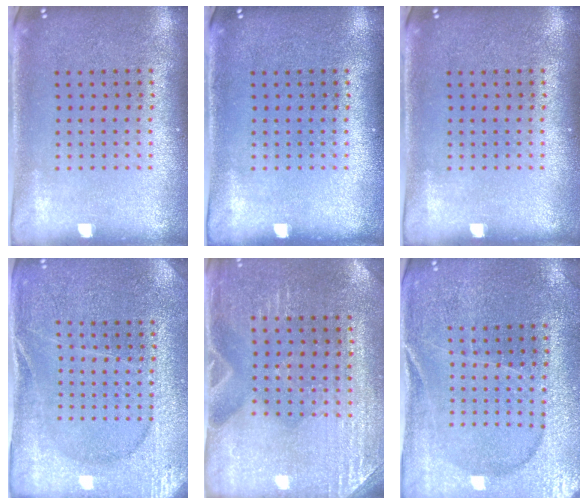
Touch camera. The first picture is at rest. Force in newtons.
{"total": 0.0}
{"total": 0.0}
{"total": 3.0, "press": 2.9, "slide": 0.4}
{"total": 3.0, "press": 2.9, "slide": 0.6}
{"total": 1.8, "press": 1.8, "slide": 0.2}